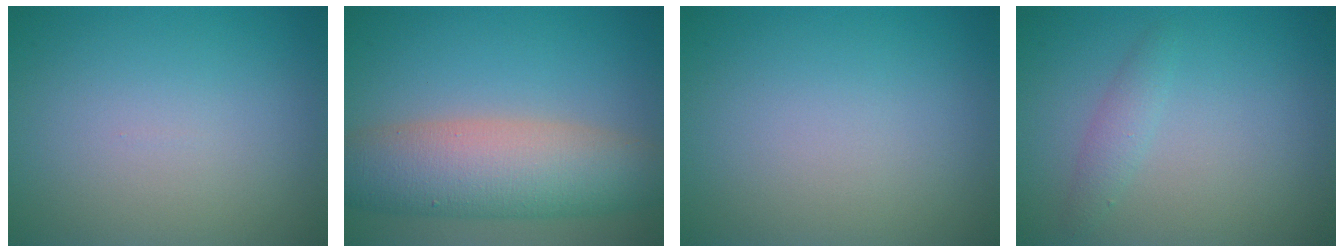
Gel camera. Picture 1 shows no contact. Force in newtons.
{"total": 8.2, "press": 8.2, "slide": 0.4}
{"total": 0.0}
{"total": 1.4, "press": 1.4, "slide": 0.0}